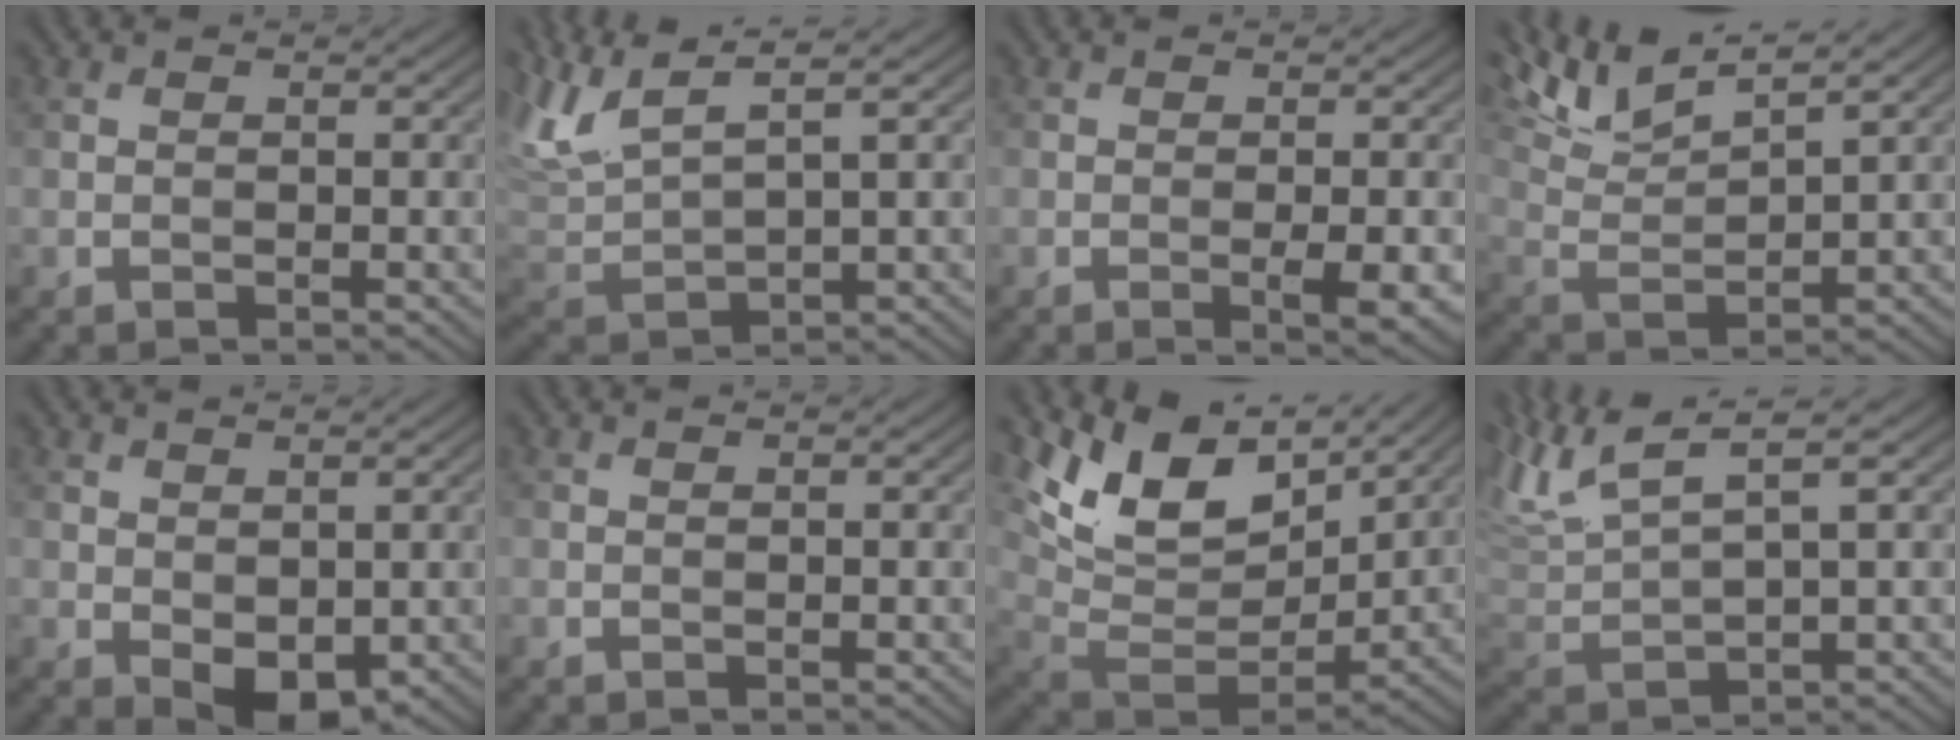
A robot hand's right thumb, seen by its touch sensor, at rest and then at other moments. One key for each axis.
{"total": 8.2, "fx": 4.9, "fy": 2.1, "fz": 6.3, "tx": -0.151, "ty": 0.024, "tz": 0.099}
{"total": 3.2, "fx": -0.9, "fy": 0.6, "fz": 3.0, "tx": -0.053, "ty": -0.003, "tz": -0.010}
{"total": 9.6, "fx": 6.9, "fy": 2.0, "fz": 6.4, "tx": -0.141, "ty": 0.018, "tz": 0.136}
{"total": 4.1, "fx": 0.3, "fy": 2.4, "fz": 3.2, "tx": -0.062, "ty": -0.005, "tz": 0.011}
{"total": 0.0}
{"total": 12.7, "fx": 7.3, "fy": 6.6, "fz": 8.1, "tx": -0.180, "ty": 0.017, "tz": 0.143}
{"total": 9.1, "fx": 5.0, "fy": 2.5, "fz": 7.2, "tx": -0.172, "ty": 0.028, "tz": 0.098}